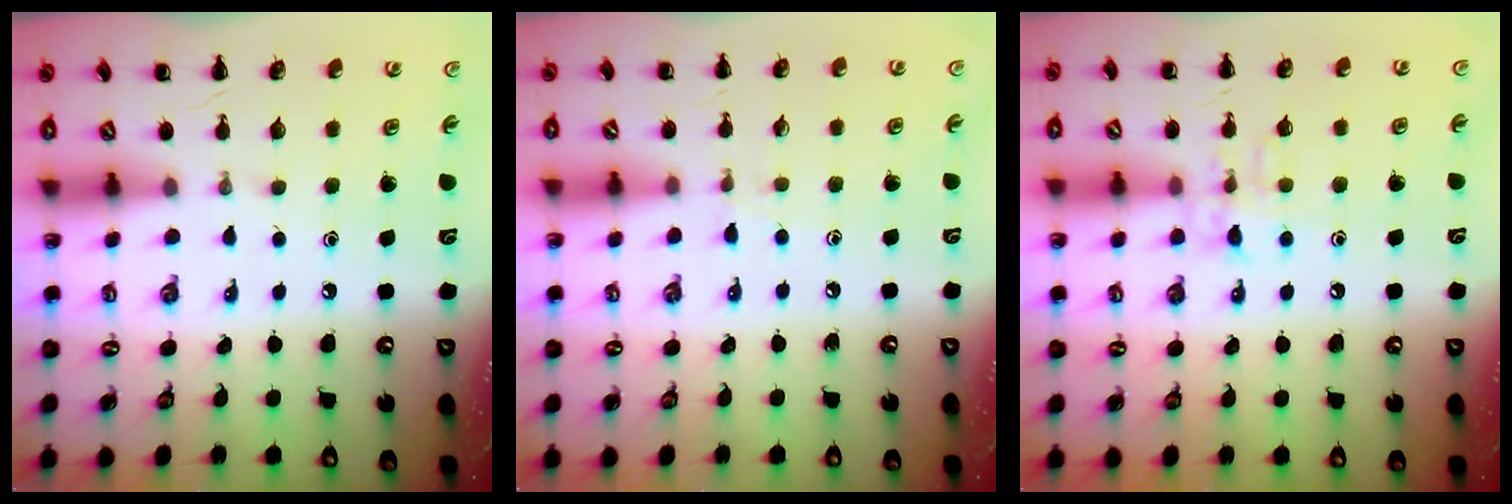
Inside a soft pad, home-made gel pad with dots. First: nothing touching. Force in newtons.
{"total": 4.8, "press": 4.3, "slide": 2.0}
{"total": 7.4, "press": 7.3, "slide": 0.9}